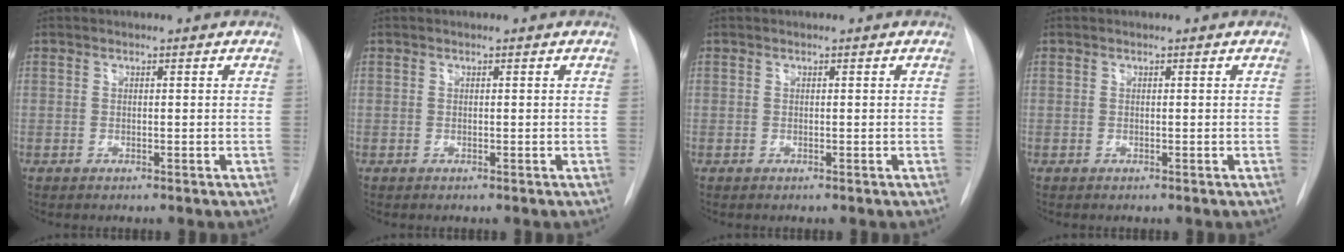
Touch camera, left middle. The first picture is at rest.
{"total": 0.0}
{"total": 0.0}
{"total": 0.0}